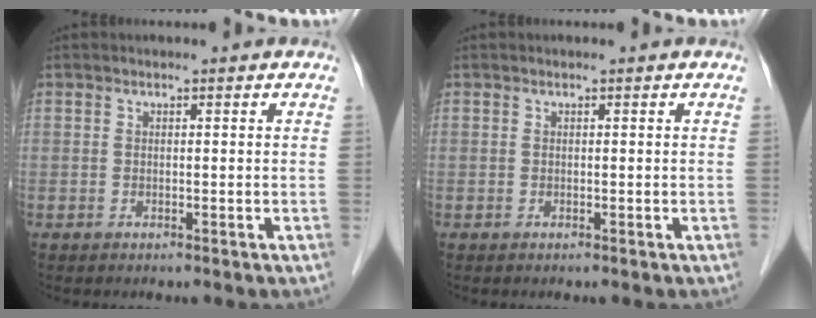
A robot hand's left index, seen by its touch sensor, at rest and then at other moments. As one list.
[{"total": 0.0}]